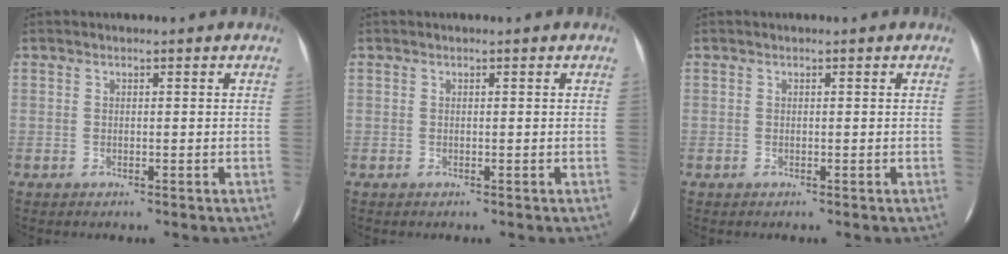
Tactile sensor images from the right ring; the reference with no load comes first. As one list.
[{"total": 0.0}, {"total": 0.0}]